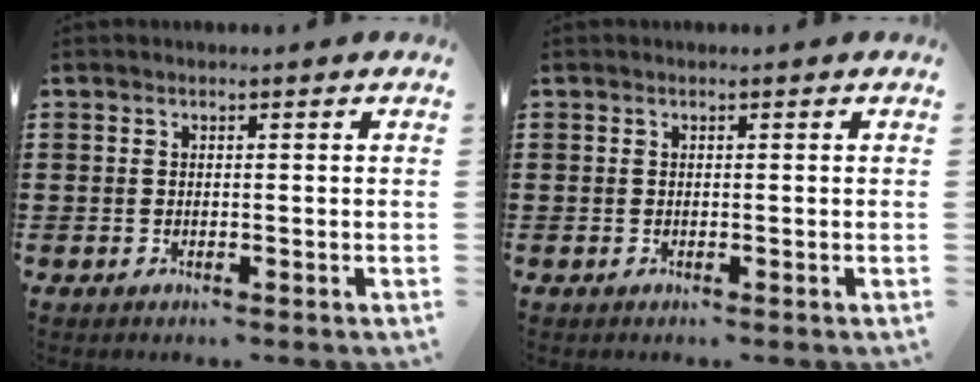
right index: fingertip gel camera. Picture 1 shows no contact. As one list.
[{"total": 0.0}]